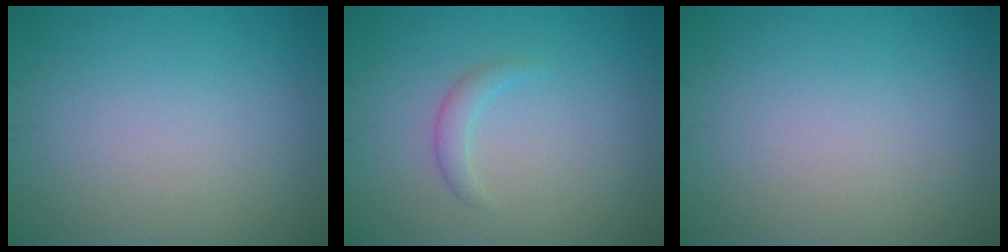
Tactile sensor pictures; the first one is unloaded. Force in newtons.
{"total": 1.4, "press": 1.4, "slide": 0.1}
{"total": 0.0}